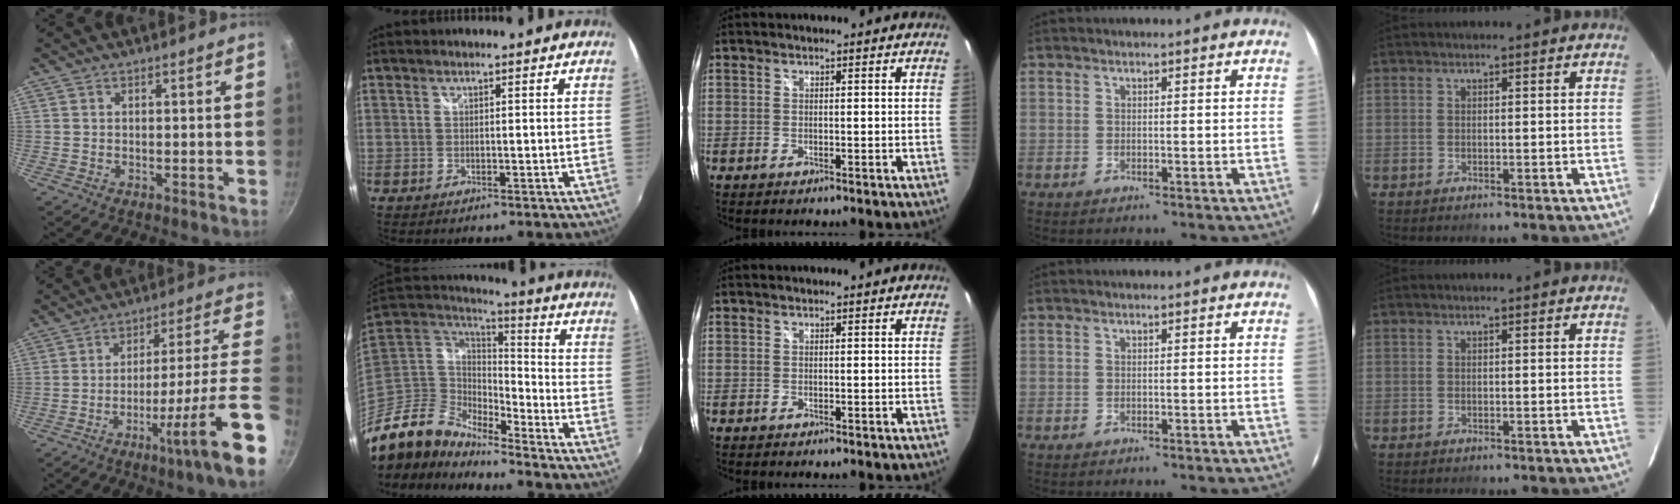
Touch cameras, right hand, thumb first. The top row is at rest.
{"thumb": {"total": 18.0, "force": [-7.4, -0.1, 16.4], "torque": [-0.220, 0.031, -0.121]}, "index": {"total": 12.5, "force": [-10.3, 5.9, 4.1], "torque": [-0.099, 0.012, -0.215]}}